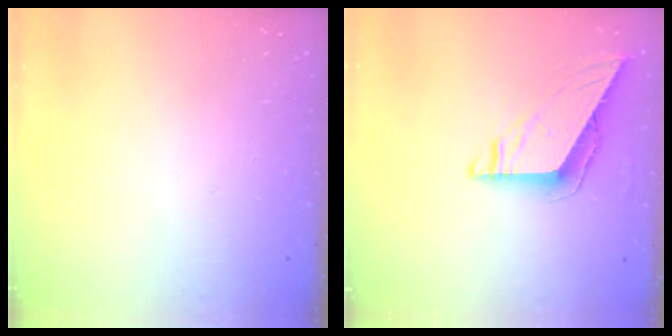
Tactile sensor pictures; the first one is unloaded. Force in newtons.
{"total": 7.7, "press": 7.6, "slide": 0.6}